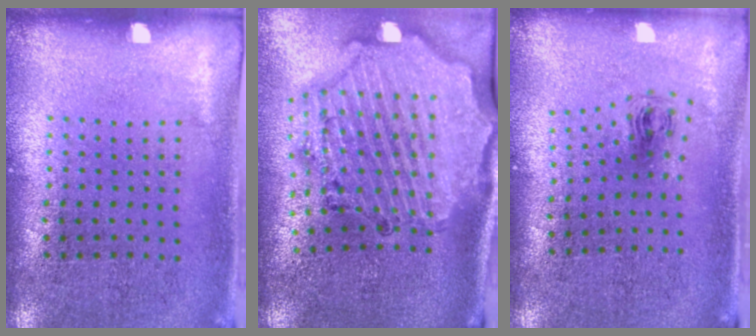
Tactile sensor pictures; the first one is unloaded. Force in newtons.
{"total": 2.7, "press": 2.5, "slide": 1.1}
{"total": 0.7, "press": 0.4, "slide": 0.6}